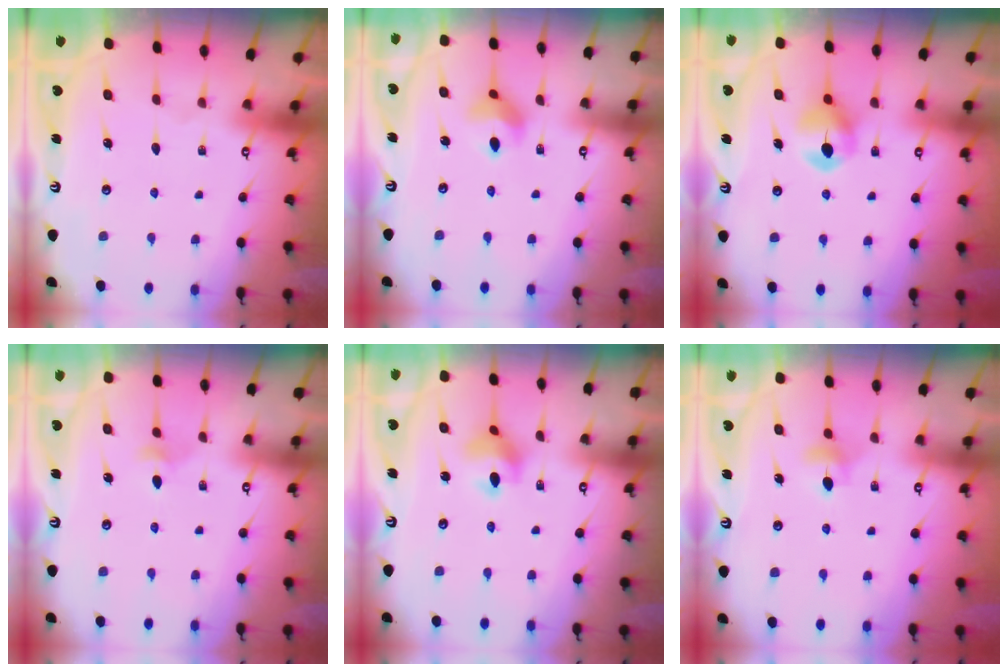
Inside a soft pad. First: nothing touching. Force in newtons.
{"total": 7.8, "press": 7.7, "slide": 0.9}
{"total": 6.9, "press": 6.9, "slide": 0.3}
{"total": 3.2, "press": 3.2, "slide": 0.6}
{"total": 6.4, "press": 6.4, "slide": 0.2}
{"total": 5.0, "press": 4.9, "slide": 0.7}